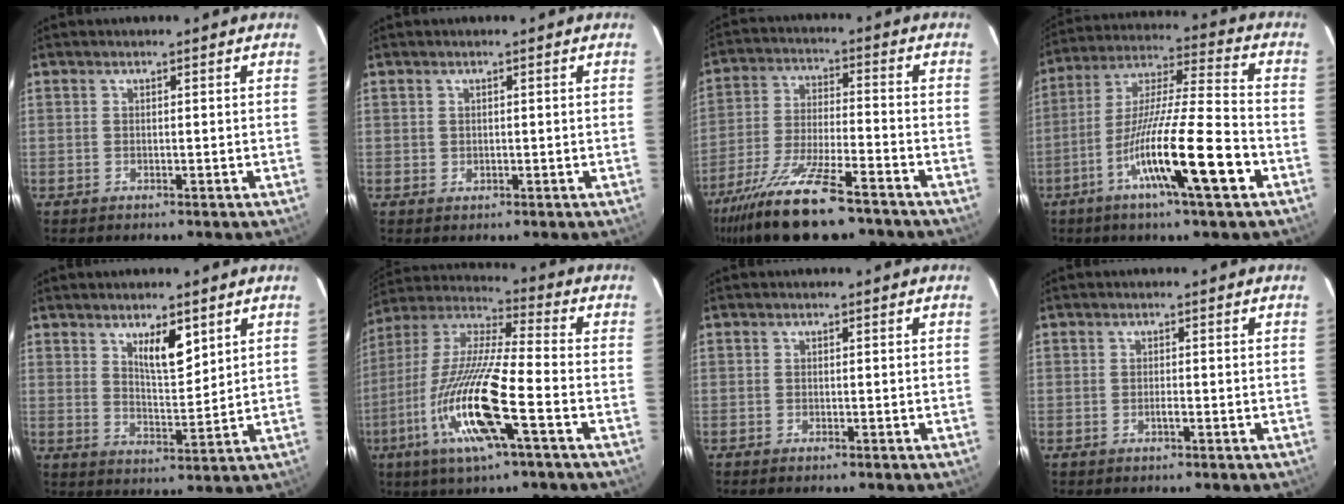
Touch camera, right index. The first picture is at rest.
{"total": 0.7, "force": [0.0, 0.6, 0.3], "torque": [-0.008, 0.000, 0.002]}
{"total": 16.2, "force": [-12.1, 2.3, 10.5], "torque": [-0.197, -0.037, -0.212]}
{"total": 16.7, "force": [-7.0, 0.3, 15.1], "torque": [-0.276, -0.014, -0.126]}
{"total": 6.1, "force": [3.5, 1.7, 4.7], "torque": [-0.082, -0.007, 0.064]}
{"total": 17.4, "force": [-6.2, 1.5, 16.2], "torque": [-0.340, -0.015, -0.120]}
{"total": 0.7, "force": [-0.6, 0.1, 0.4], "torque": [-0.010, -0.002, -0.007]}
{"total": 0.8, "force": [-0.3, 0.0, 0.7], "torque": [-0.015, 0.001, -0.006]}